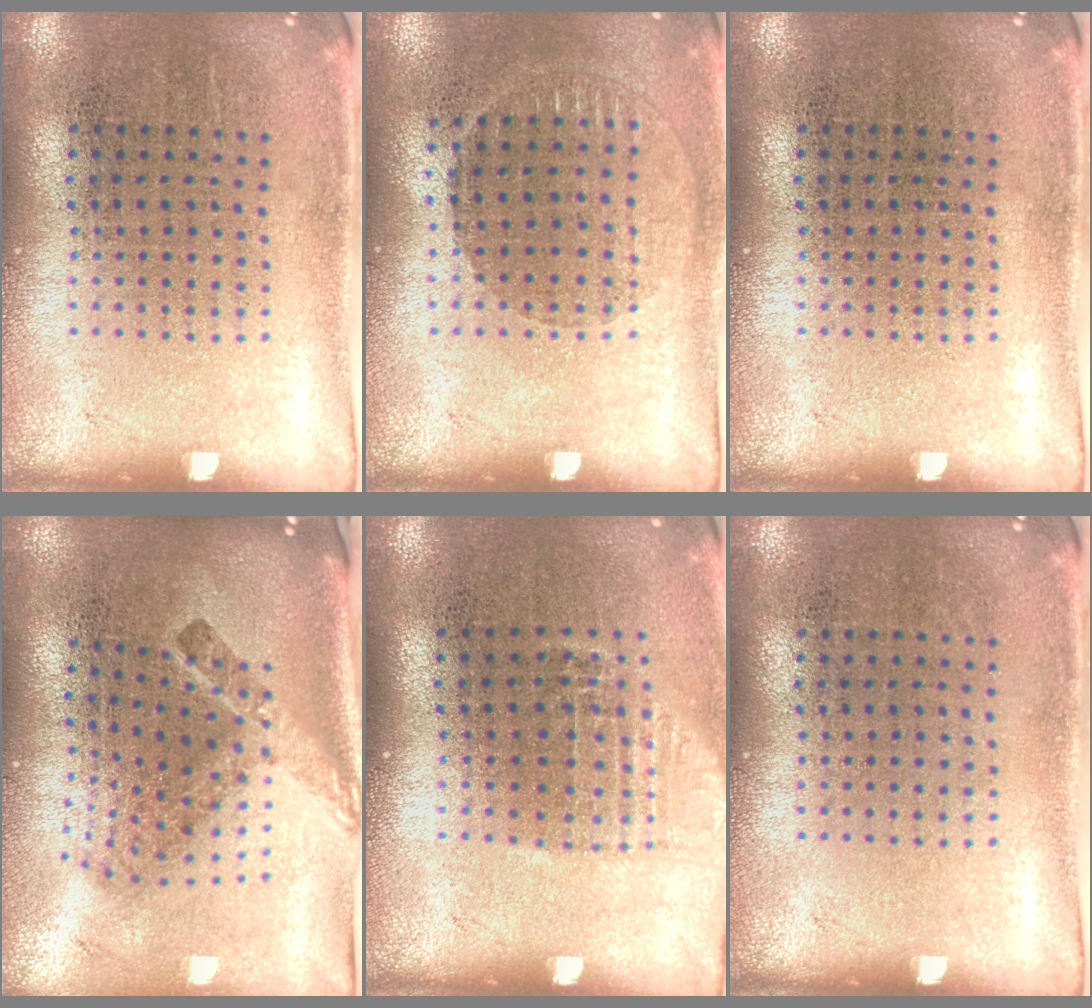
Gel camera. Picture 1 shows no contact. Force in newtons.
{"total": 0.9, "press": 0.8, "slide": 0.3}
{"total": 0.0}
{"total": 2.5, "press": 1.6, "slide": 2.0}
{"total": 1.1, "press": 1.0, "slide": 0.5}
{"total": 0.0}